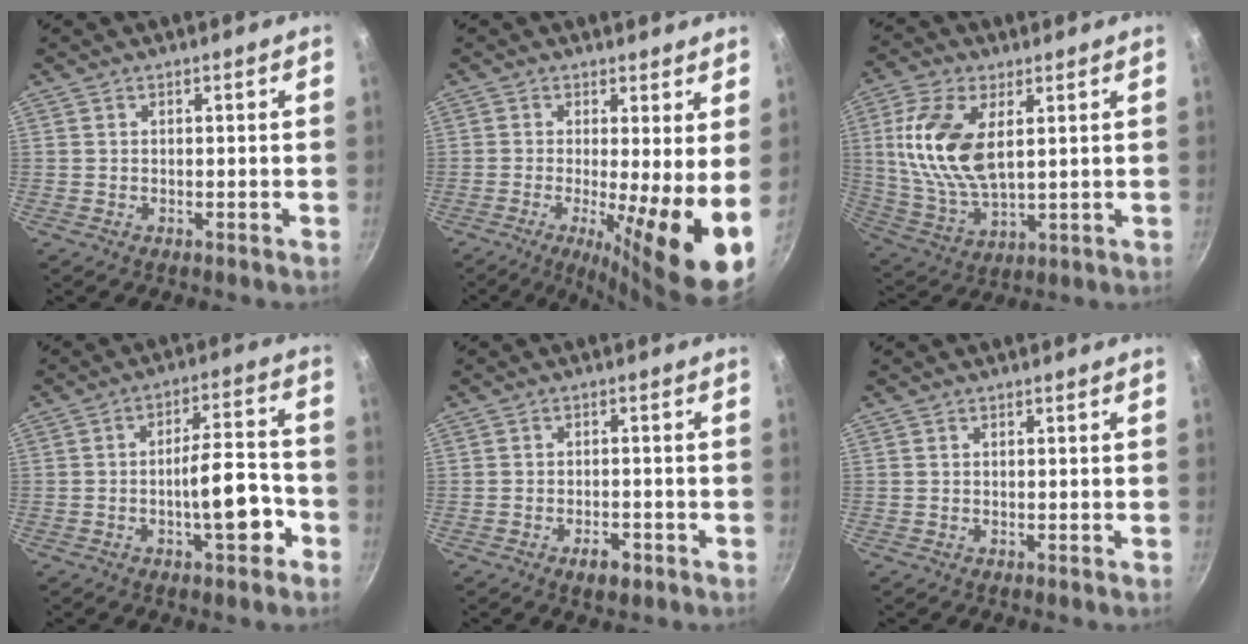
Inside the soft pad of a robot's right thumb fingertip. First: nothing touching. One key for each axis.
{"total": 12.6, "fx": -1.0, "fy": 2.6, "fz": 12.3, "tx": -0.171, "ty": -0.026, "tz": -0.015}
{"total": 14.6, "fx": 3.4, "fy": 7.5, "fz": 12.0, "tx": -0.236, "ty": -0.012, "tz": 0.075}
{"total": 10.5, "fx": -4.0, "fy": 3.5, "fz": 9.0, "tx": -0.111, "ty": 0.040, "tz": -0.059}
{"total": 3.8, "fx": -2.1, "fy": 2.0, "fz": 2.4, "tx": -0.028, "ty": 0.015, "tz": -0.031}
{"total": 0.0}